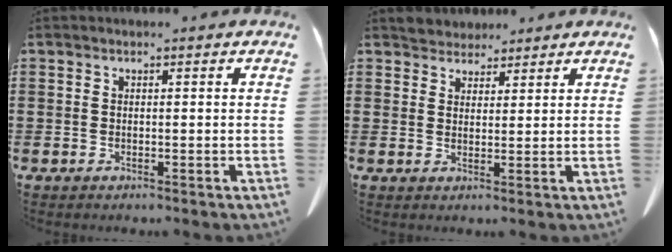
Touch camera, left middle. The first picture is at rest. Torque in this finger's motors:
{"motor_torque": [0.47, 0.34, 0.00, 0.01]}